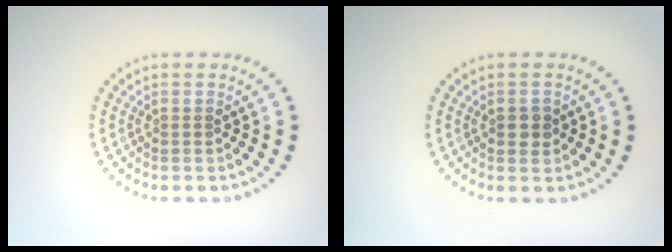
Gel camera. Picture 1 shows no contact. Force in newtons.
{"total": 1.5, "press": 1.5, "slide": 0.1}